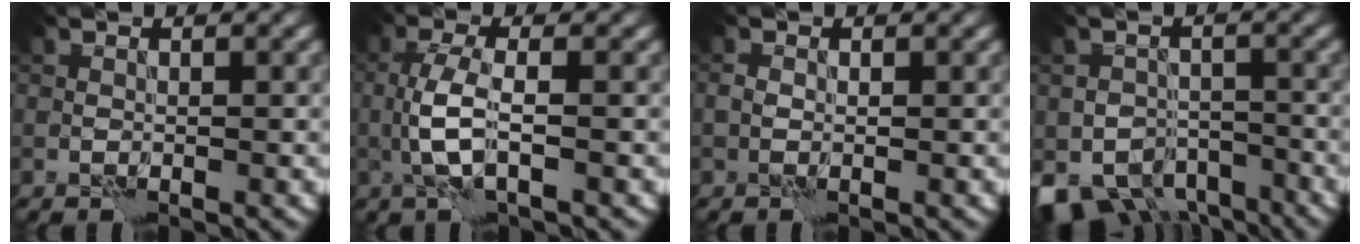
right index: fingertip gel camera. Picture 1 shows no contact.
{"total": 3.6, "force": [-0.3, 1.1, 3.4], "torque": [-0.078, 0.000, -0.011]}
{"total": 0.5, "force": [-0.2, 0.4, 0.3], "torque": [-0.008, 0.002, -0.005]}
{"total": 6.9, "force": [-4.7, 4.1, 3.0], "torque": [-0.040, -0.019, -0.078]}